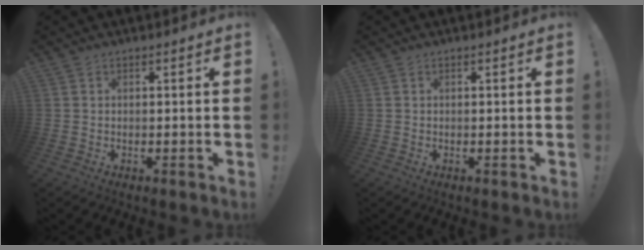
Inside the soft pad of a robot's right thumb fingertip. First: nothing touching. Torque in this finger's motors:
{"motor_torque": [0.00, 0.00, -0.03, 0.04, 0.02]}